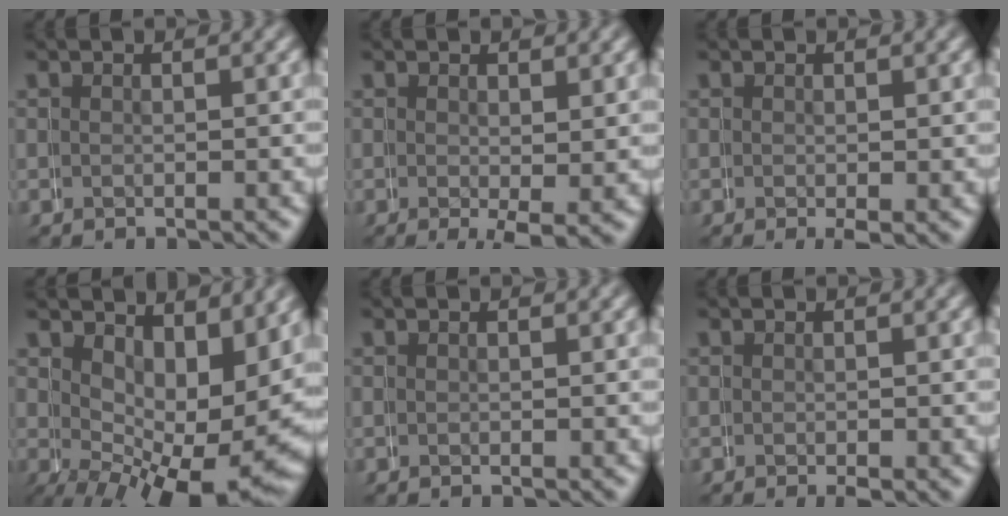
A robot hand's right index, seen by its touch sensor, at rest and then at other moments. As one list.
[{"total": 2.0, "force": [-0.5, 0.4, 1.9], "torque": [-0.026, -0.015, -0.003]}, {"total": 0.8, "force": [-0.3, 0.1, 0.7], "torque": [-0.010, -0.005, -0.003]}, {"total": 10.6, "force": [-1.0, 5.0, 9.3], "torque": [-0.122, -0.045, 0.005]}, {"total": 0.0}, {"total": 0.7, "force": [-0.5, 0.2, 0.5], "torque": [-0.008, -0.004, -0.005]}]